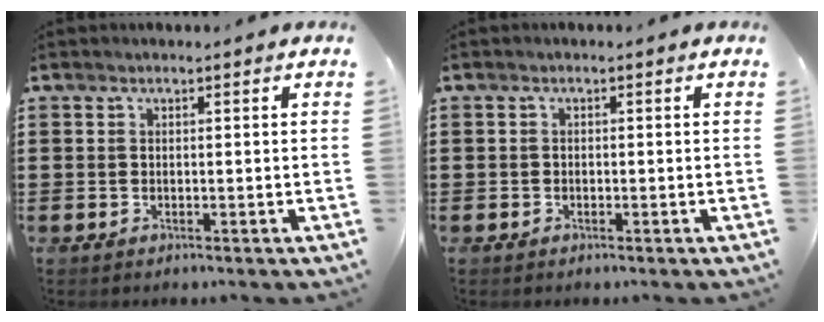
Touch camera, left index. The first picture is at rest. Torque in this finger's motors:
{"motor_torque": [-0.18, 0.07, -0.01, -0.01]}